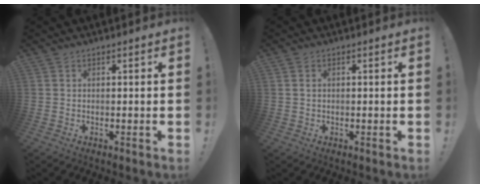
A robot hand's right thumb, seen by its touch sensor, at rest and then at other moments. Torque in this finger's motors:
{"motor_torque": [0.21, 0.11, 0.36, -0.25, 0.05]}